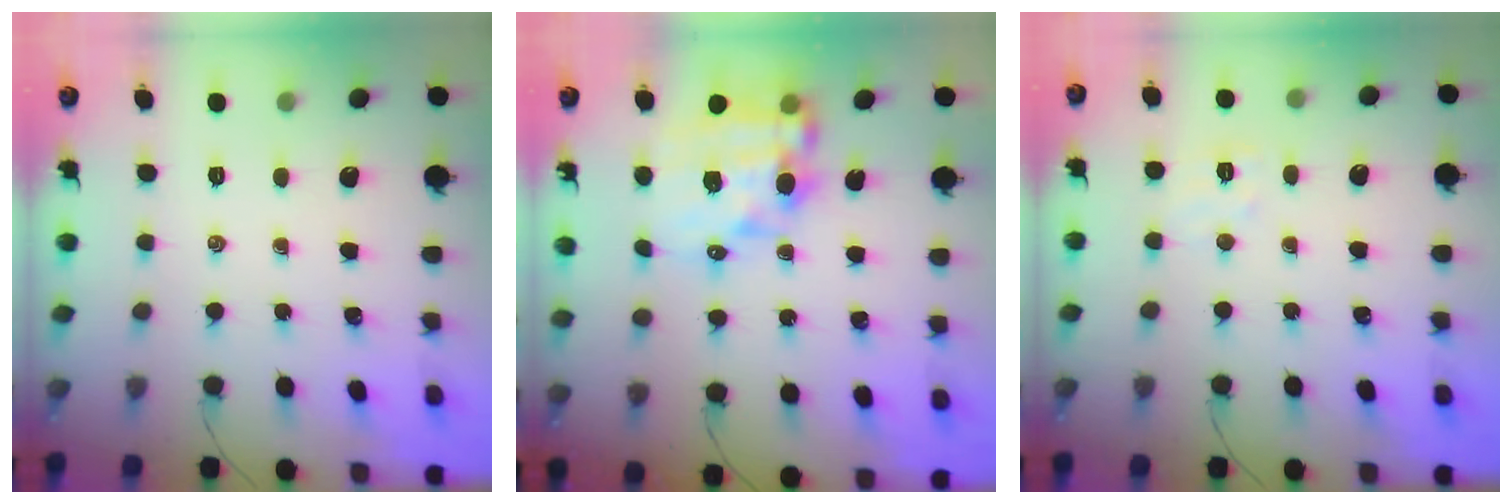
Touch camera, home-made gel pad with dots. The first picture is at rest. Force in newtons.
{"total": 13.2, "press": 12.9, "slide": 3.1}
{"total": 4.6, "press": 4.5, "slide": 0.9}